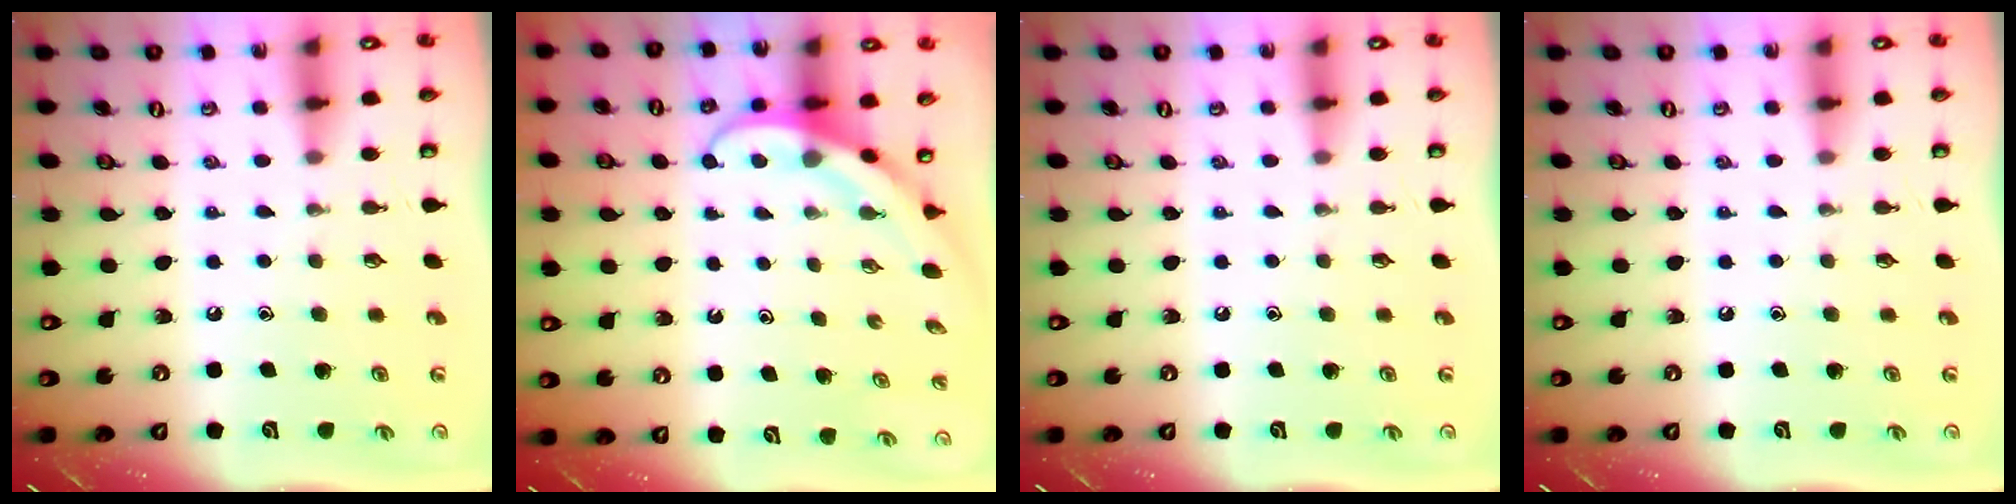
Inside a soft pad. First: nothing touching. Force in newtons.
{"total": 4.0, "press": 4.0, "slide": 0.3}
{"total": 0.0}
{"total": 0.0}